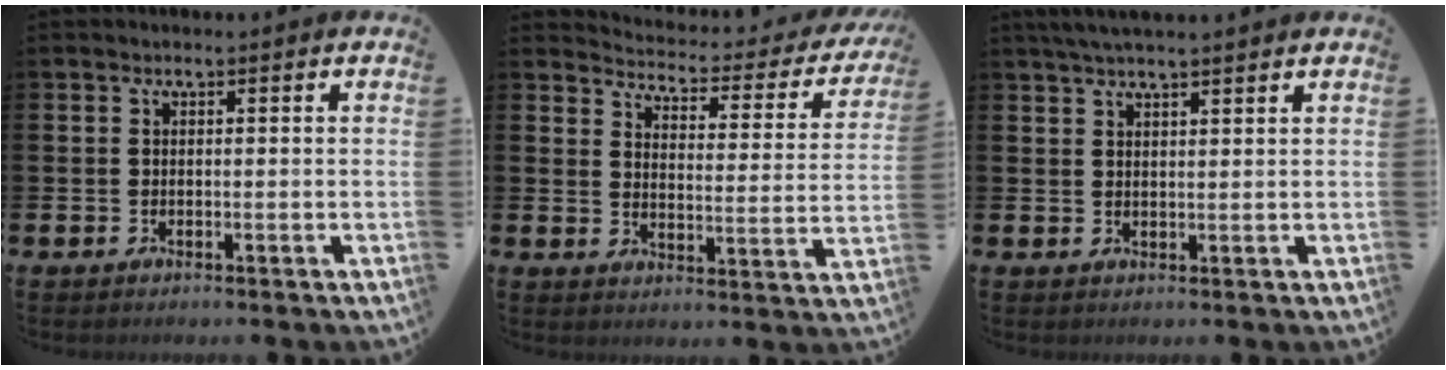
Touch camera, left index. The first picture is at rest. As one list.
[{"total": 3.7, "force": [3.5, 1.0, 0.8], "torque": [-0.032, -0.038, 0.050]}, {"total": 3.2, "force": [2.9, 0.2, 1.2], "torque": [-0.026, -0.004, 0.053]}]